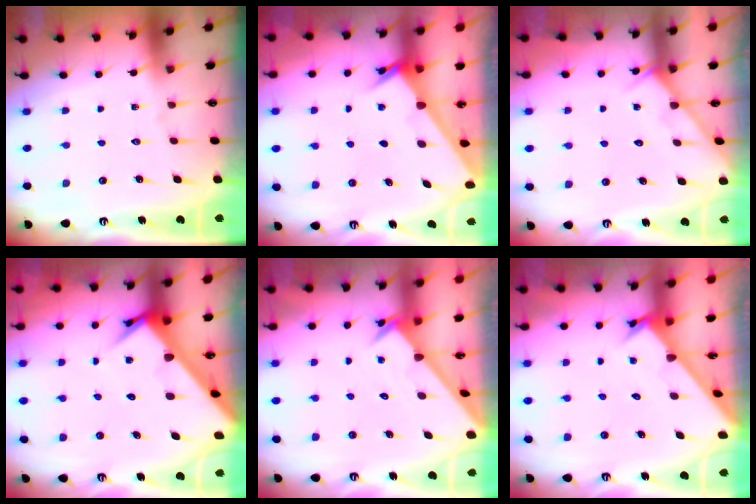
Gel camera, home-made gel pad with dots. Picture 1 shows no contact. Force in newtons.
{"total": 2.1, "press": 2.1, "slide": 0.3}
{"total": 6.4, "press": 6.4, "slide": 0.5}
{"total": 5.6, "press": 5.6, "slide": 0.3}
{"total": 2.0, "press": 2.0, "slide": 0.1}
{"total": 2.4, "press": 2.4, "slide": 0.1}